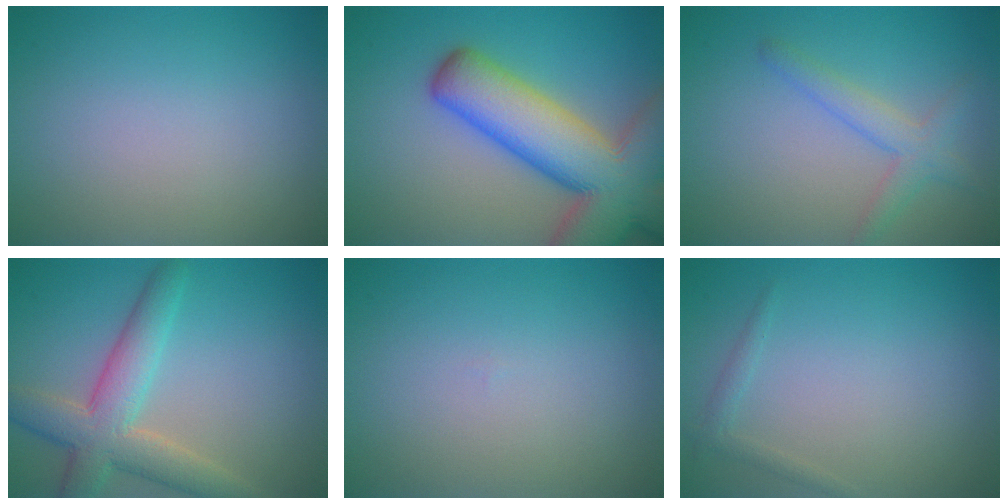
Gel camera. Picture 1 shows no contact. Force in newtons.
{"total": 13.5, "press": 13.5, "slide": 0.8}
{"total": 2.7, "press": 2.7, "slide": 0.1}
{"total": 6.0, "press": 6.0, "slide": 0.4}
{"total": 0.0}
{"total": 1.1, "press": 1.1, "slide": 0.0}